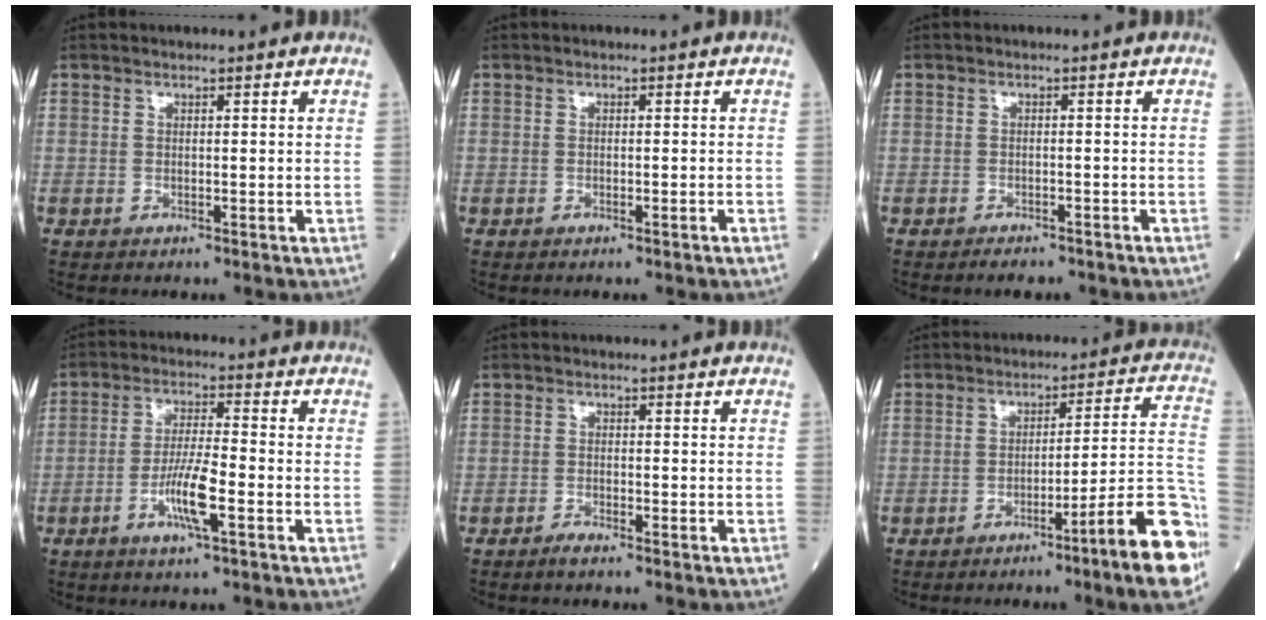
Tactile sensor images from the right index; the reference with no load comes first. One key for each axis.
{"total": 0.5, "fx": -0.3, "fy": -0.1, "fz": 0.4, "tx": -0.011, "ty": 0.000, "tz": -0.003}
{"total": 2.9, "fx": -2.5, "fy": 0.9, "fz": 1.2, "tx": -0.017, "ty": -0.003, "tz": -0.029}
{"total": 6.8, "fx": -2.7, "fy": 0.3, "fz": 6.2, "tx": -0.122, "ty": -0.004, "tz": -0.051}
{"total": 1.4, "fx": -1.2, "fy": -0.2, "fz": 0.6, "tx": -0.017, "ty": -0.001, "tz": -0.024}
{"total": 13.7, "fx": -7.2, "fy": -0.9, "fz": 11.6, "tx": -0.131, "ty": 0.009, "tz": -0.106}